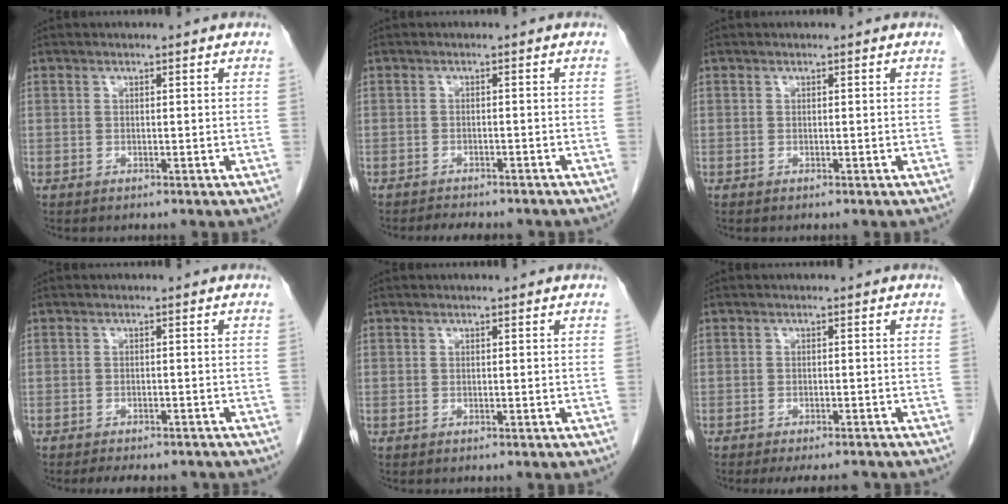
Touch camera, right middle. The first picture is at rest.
{"total": 5.7, "force": [-5.1, 1.5, 2.0], "torque": [-0.028, -0.001, -0.067]}
{"total": 0.0}
{"total": 7.4, "force": [-6.6, 2.3, 2.7], "torque": [-0.035, 0.000, -0.079]}
{"total": 0.0}
{"total": 6.4, "force": [-5.8, 1.2, 2.3], "torque": [-0.023, -0.011, -0.075]}